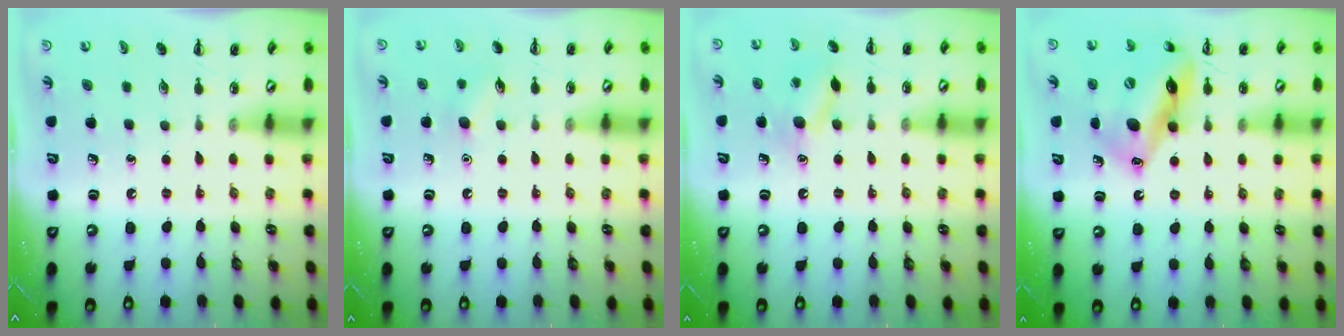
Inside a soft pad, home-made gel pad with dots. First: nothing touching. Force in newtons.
{"total": 6.4, "press": 6.2, "slide": 1.8}
{"total": 10.6, "press": 10.5, "slide": 1.6}
{"total": 16.6, "press": 16.0, "slide": 4.3}